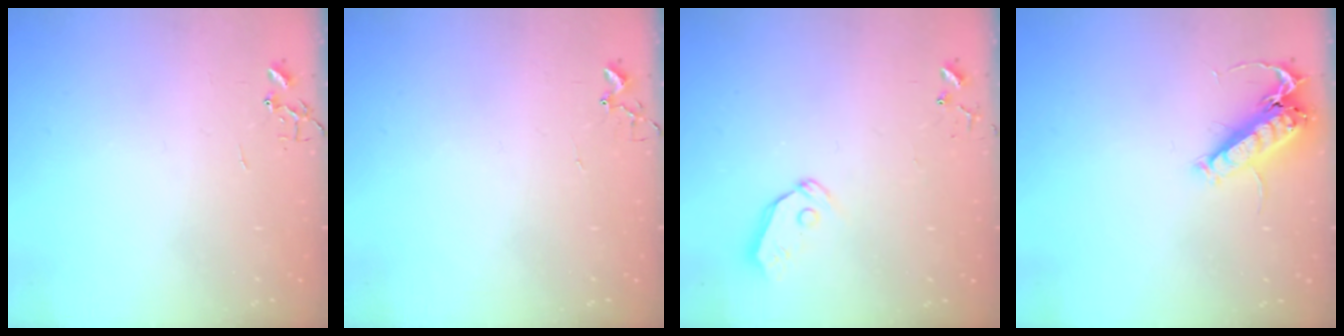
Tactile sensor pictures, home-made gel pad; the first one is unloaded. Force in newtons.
{"total": 5.1, "press": 5.1, "slide": 0.3}
{"total": 6.0, "press": 6.0, "slide": 0.5}
{"total": 14.1, "press": 14.0, "slide": 1.8}